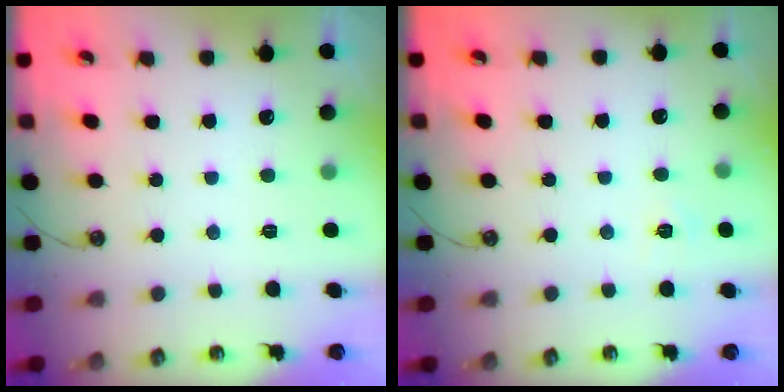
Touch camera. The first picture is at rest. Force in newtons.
{"total": 4.4, "press": 4.3, "slide": 0.4}